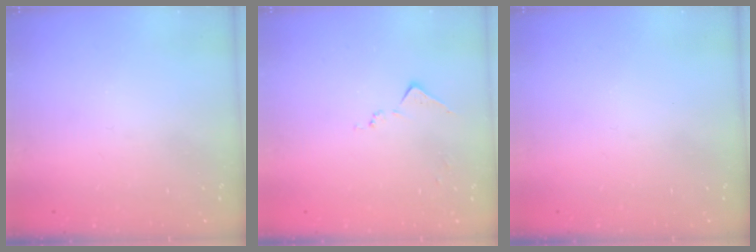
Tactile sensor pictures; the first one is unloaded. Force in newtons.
{"total": 7.0, "press": 6.9, "slide": 0.6}
{"total": 0.0}